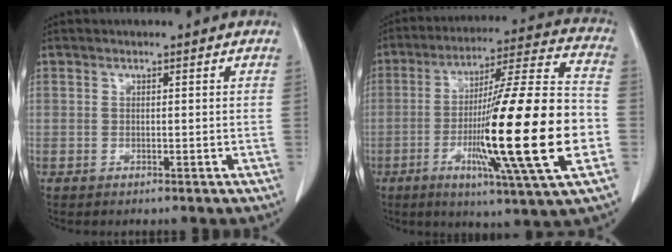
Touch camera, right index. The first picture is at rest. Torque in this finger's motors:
{"motor_torque": [2.14, 0.00, 1.05, 0.21]}